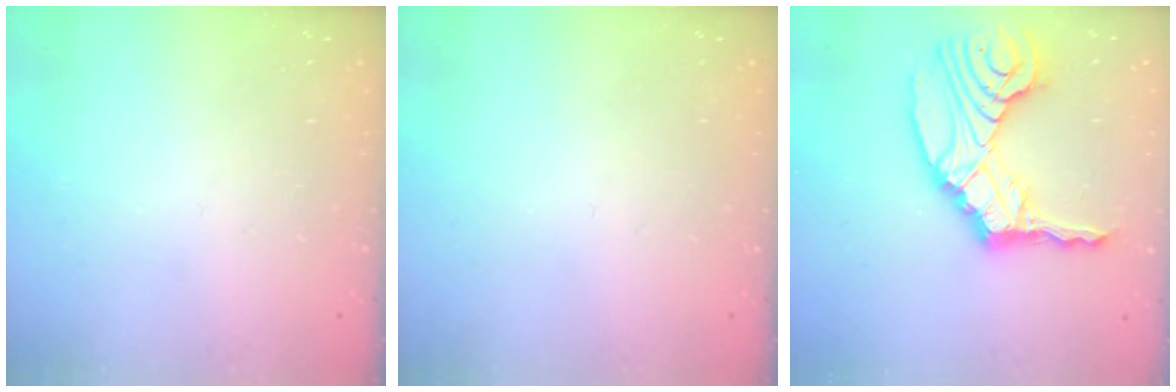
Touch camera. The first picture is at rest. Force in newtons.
{"total": 0.0}
{"total": 18.4, "press": 18.1, "slide": 3.3}